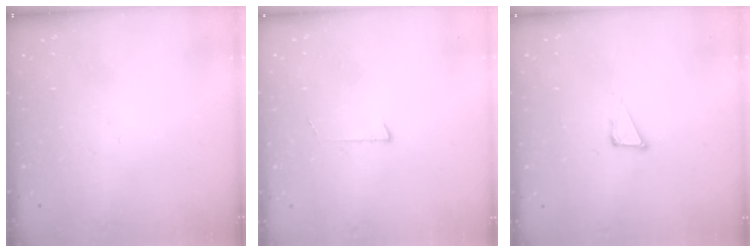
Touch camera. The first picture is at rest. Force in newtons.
{"total": 3.0, "press": 3.0, "slide": 0.3}
{"total": 4.0, "press": 3.9, "slide": 0.8}